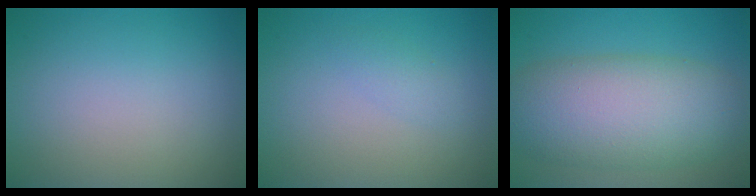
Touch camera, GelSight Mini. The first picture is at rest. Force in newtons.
{"total": 1.2, "press": 1.2, "slide": 0.0}
{"total": 9.6, "press": 9.6, "slide": 0.7}